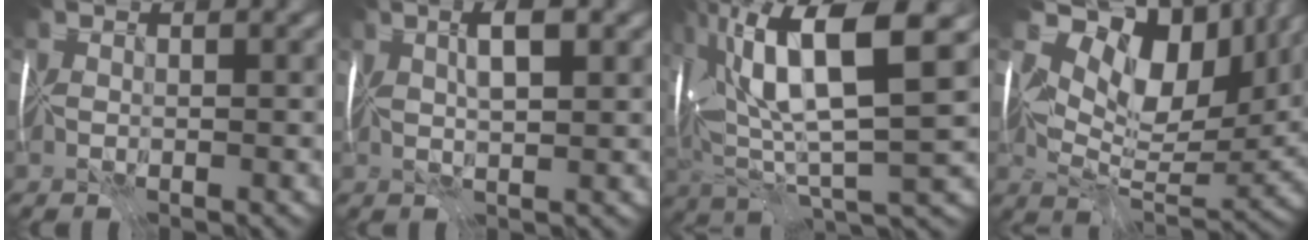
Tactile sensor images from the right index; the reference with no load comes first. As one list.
[{"total": 3.8, "force": [0.8, 1.0, 3.5], "torque": [-0.062, 0.002, 0.008]}, {"total": 13.3, "force": [3.6, 4.3, 12.1], "torque": [-0.237, 0.014, 0.061]}, {"total": 12.3, "force": [5.4, 7.0, 8.6], "torque": [-0.140, -0.004, 0.101]}]